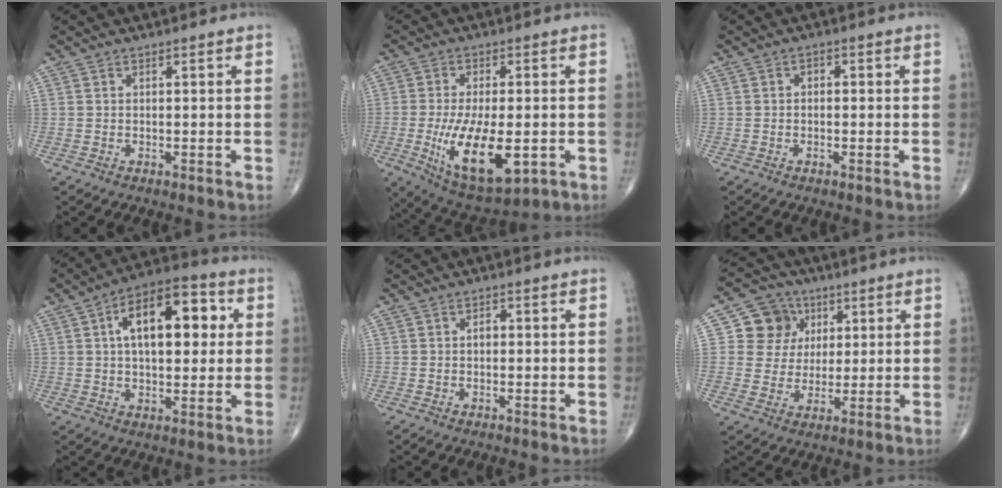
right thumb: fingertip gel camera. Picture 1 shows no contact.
{"total": 15.3, "force": [-3.6, 6.6, 13.4], "torque": [-0.229, -0.017, -0.042]}
{"total": 1.2, "force": [0.0, 0.8, 0.8], "torque": [-0.002, 0.004, -0.007]}
{"total": 16.6, "force": [3.7, 8.4, 13.8], "torque": [-0.181, 0.018, 0.050]}
{"total": 1.3, "force": [0.0, 0.9, 0.9], "torque": [-0.008, 0.004, -0.003]}
{"total": 9.2, "force": [2.9, 8.4, 2.4], "torque": [0.001, -0.002, 0.048]}